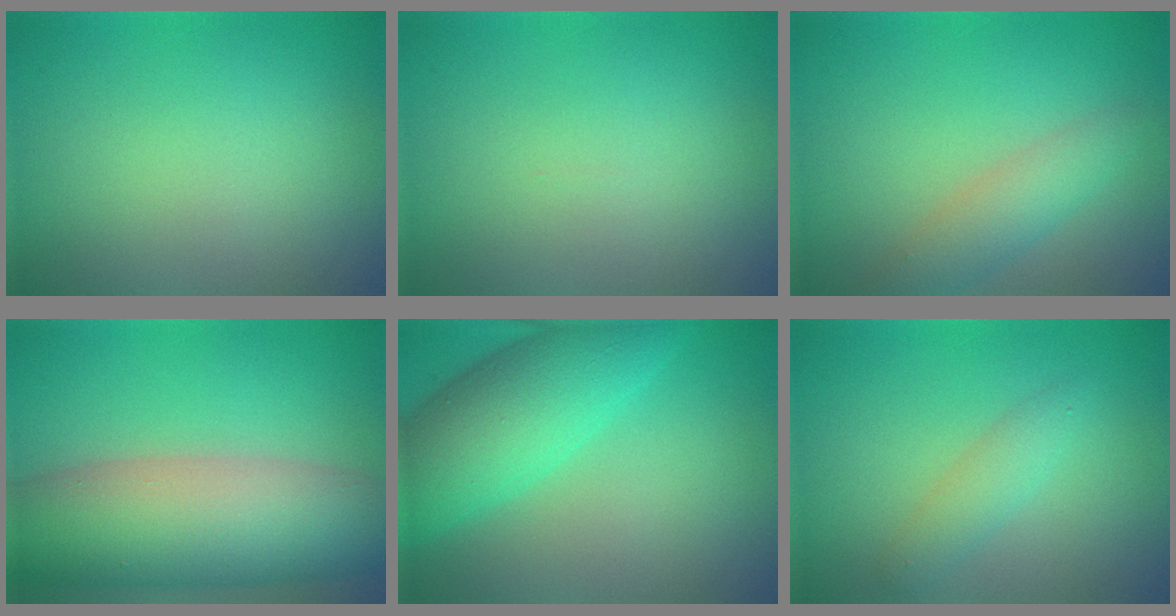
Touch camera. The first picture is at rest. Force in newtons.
{"total": 0.0}
{"total": 3.0, "press": 3.0, "slide": 0.1}
{"total": 11.6, "press": 11.6, "slide": 0.6}
{"total": 8.2, "press": 8.2, "slide": 0.3}
{"total": 1.9, "press": 1.9, "slide": 0.0}